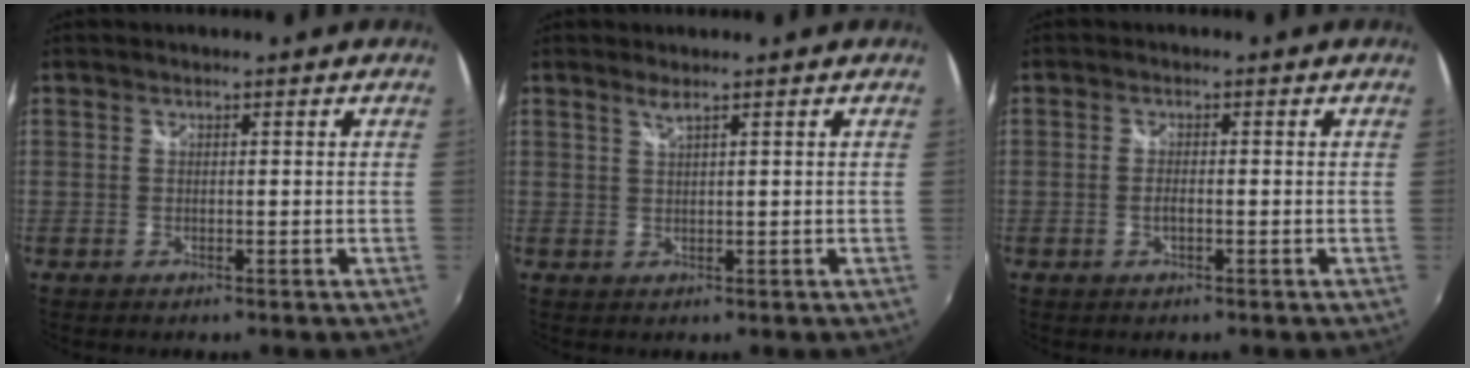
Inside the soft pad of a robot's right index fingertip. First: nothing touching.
{"total": 1.3, "force": [0.9, -0.2, 0.8], "torque": [-0.013, -0.001, 0.016]}
{"total": 1.6, "force": [-0.5, 0.5, 1.4], "torque": [-0.028, -0.001, -0.010]}